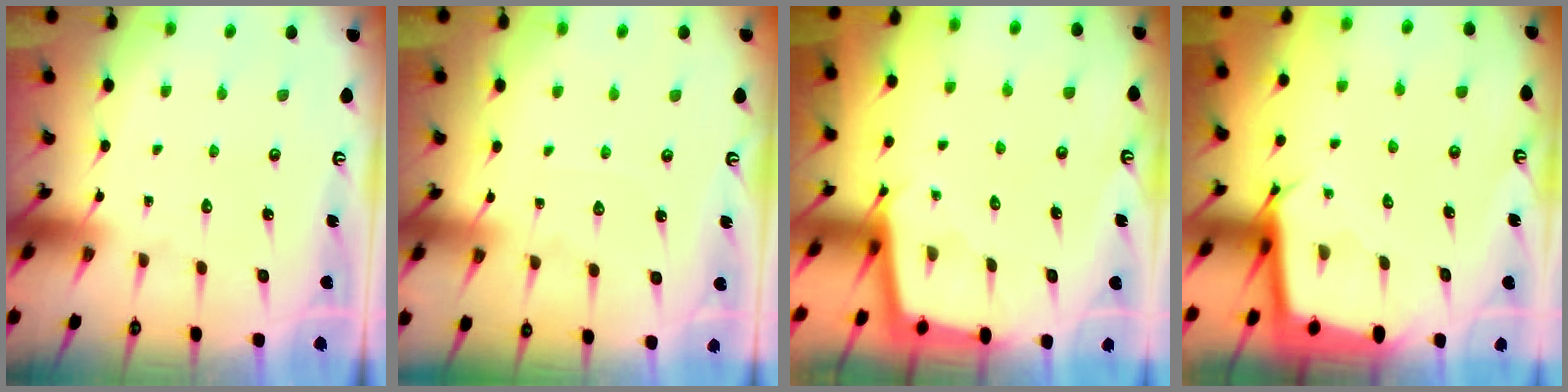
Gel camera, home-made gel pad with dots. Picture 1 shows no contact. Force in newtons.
{"total": 4.1, "press": 4.1, "slide": 0.5}
{"total": 2.1, "press": 2.1, "slide": 0.2}
{"total": 2.9, "press": 2.9, "slide": 0.1}